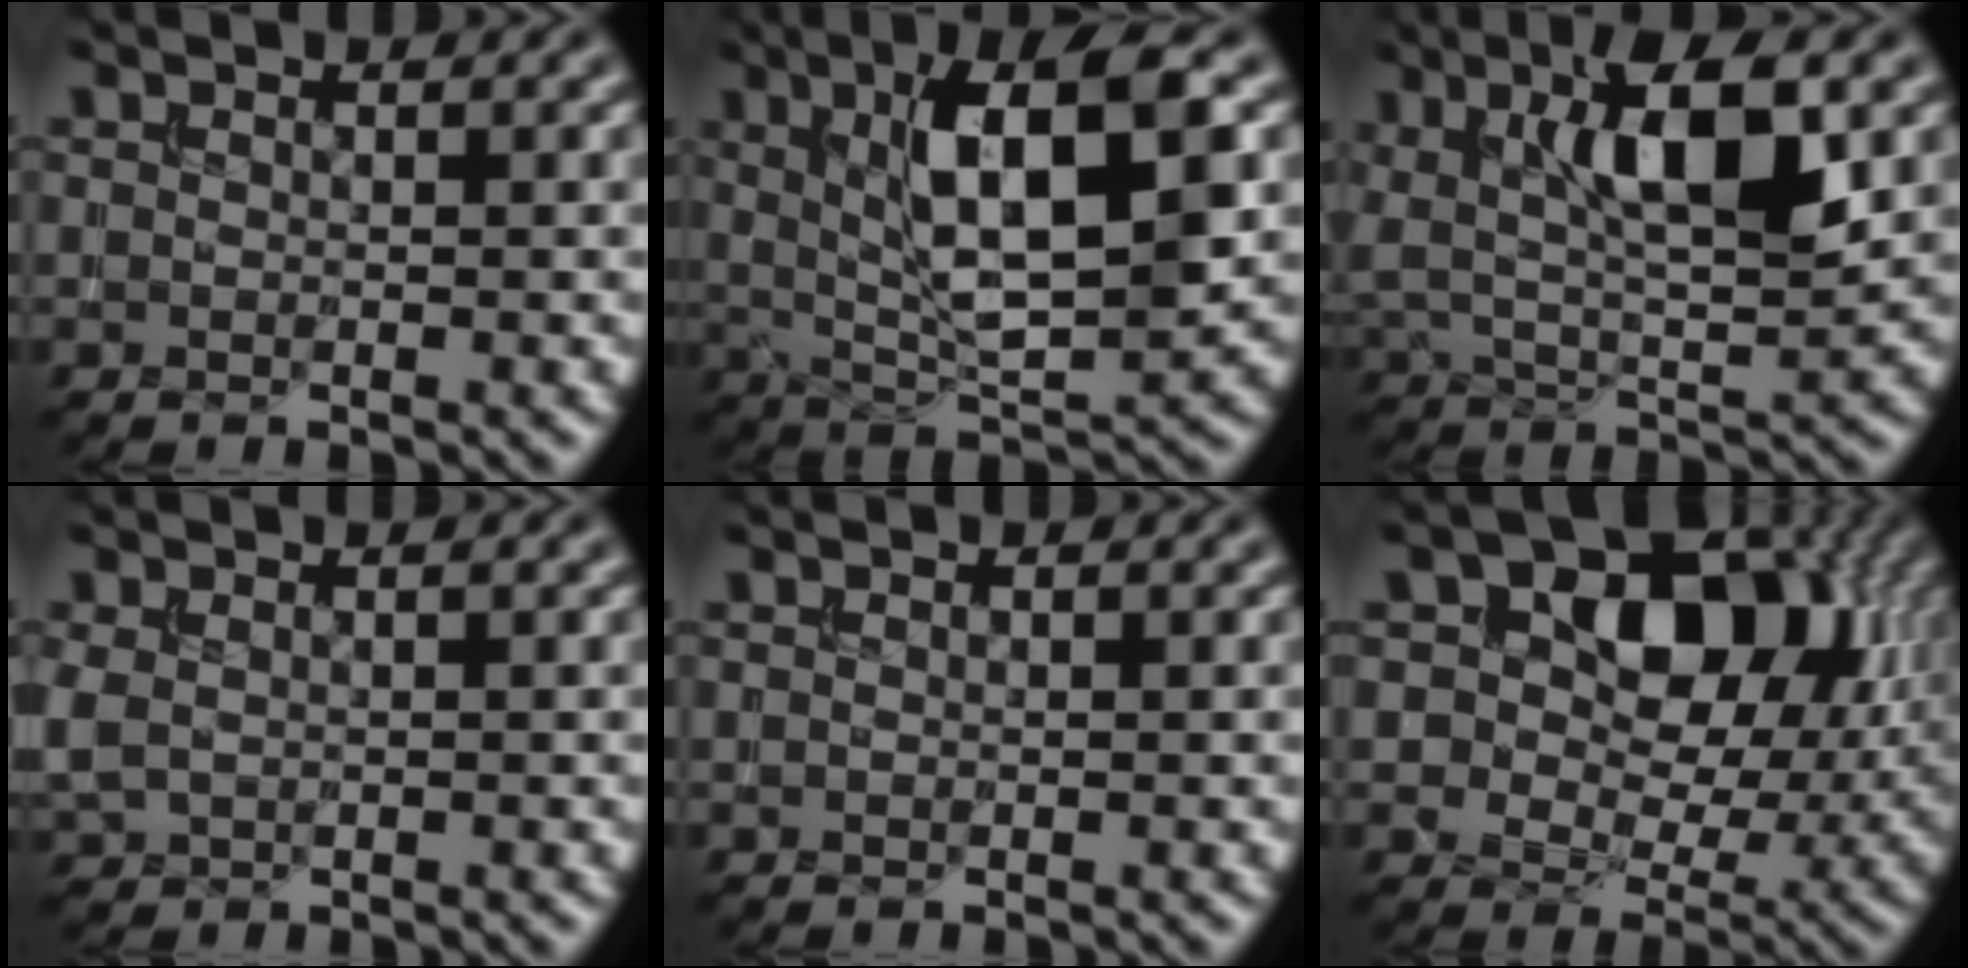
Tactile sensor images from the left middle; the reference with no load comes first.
{"total": 10.2, "force": [2.5, 3.2, 9.3], "torque": [-0.150, 0.003, 0.042]}
{"total": 9.3, "force": [3.0, 3.3, 8.1], "torque": [-0.139, 0.006, 0.046]}
{"total": 2.1, "force": [0.3, 1.5, 1.4], "torque": [-0.040, 0.000, 0.007]}
{"total": 0.0}
{"total": 11.6, "force": [3.2, 7.5, 8.1], "torque": [-0.102, 0.010, 0.035]}